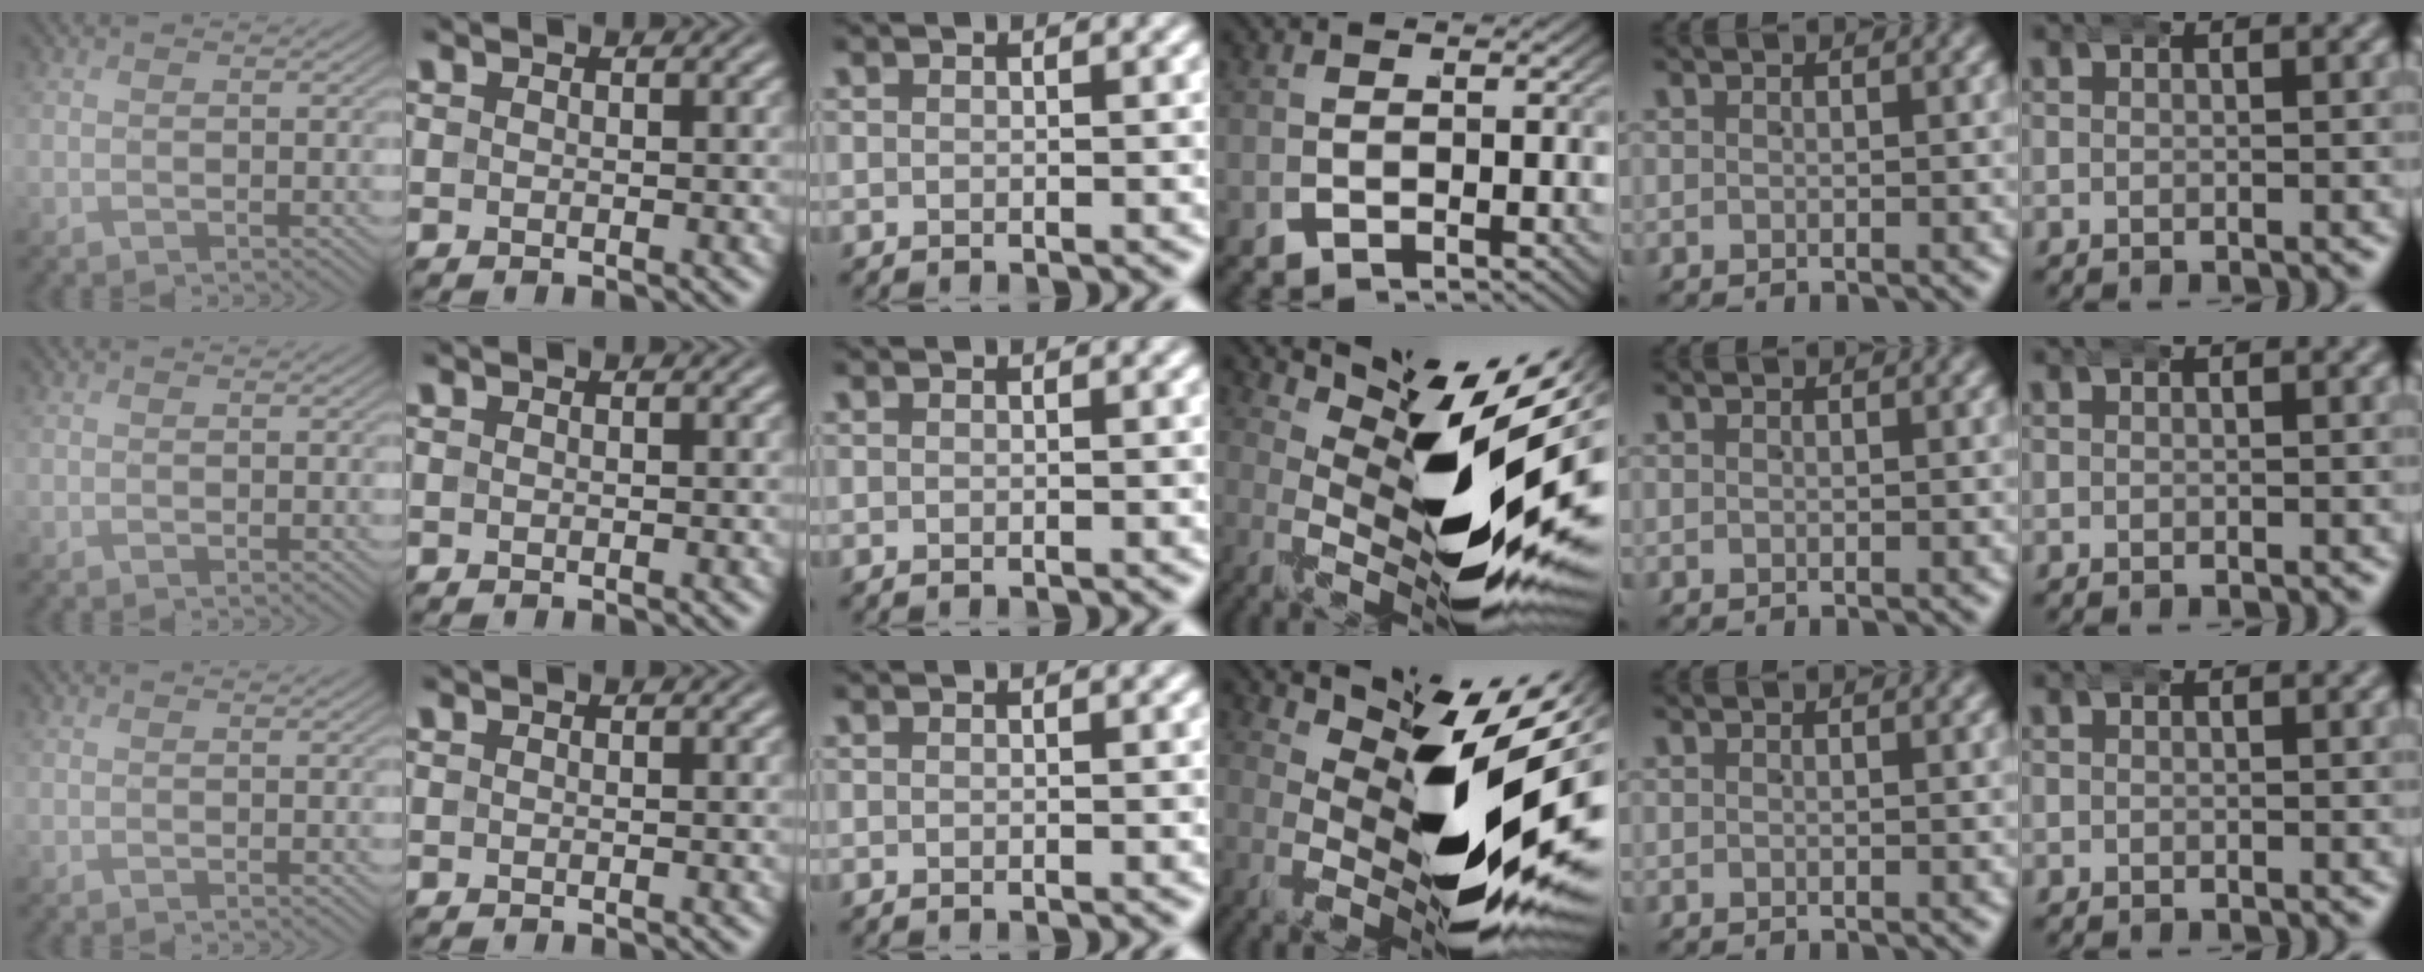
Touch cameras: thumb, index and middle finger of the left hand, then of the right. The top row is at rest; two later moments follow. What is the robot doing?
{"motion": "wrap", "object": "arm wrap"}